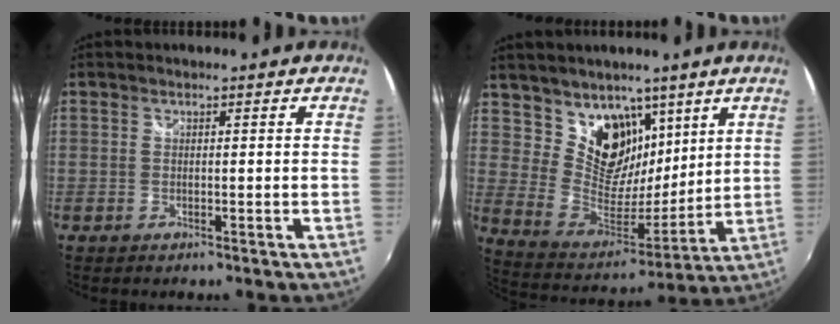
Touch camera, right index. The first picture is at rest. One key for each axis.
{"total": 14.2, "fx": 8.6, "fy": 9.8, "fz": 5.5, "tx": -0.104, "ty": -0.015, "tz": 0.166}